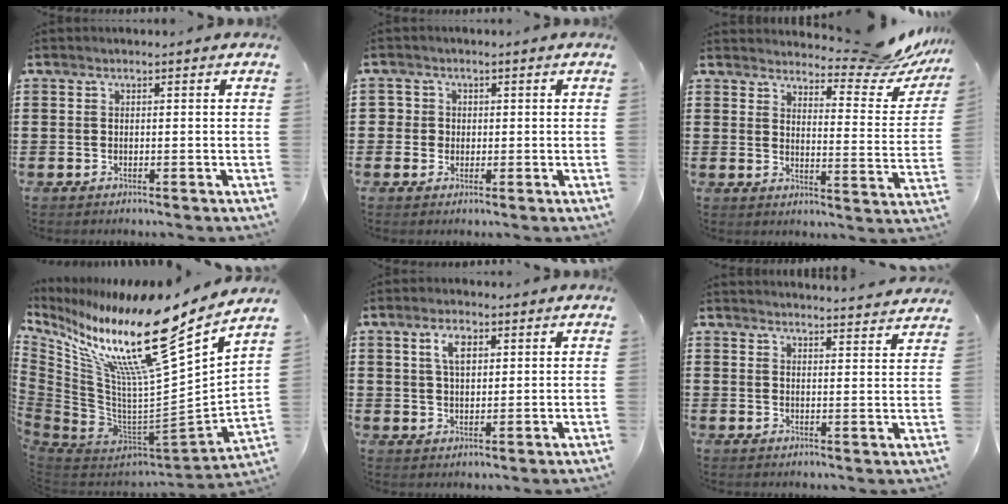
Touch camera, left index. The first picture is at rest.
{"total": 2.3, "force": [0.2, 2.2, 0.3], "torque": [-0.018, 0.009, 0.001]}
{"total": 8.4, "force": [7.8, 1.0, 3.2], "torque": [-0.044, -0.059, 0.133]}
{"total": 18.8, "force": [13.1, 2.2, 13.4], "torque": [-0.229, -0.104, 0.200]}
{"total": 4.4, "force": [1.9, 2.1, 3.3], "torque": [-0.066, 0.007, 0.032]}
{"total": 3.4, "force": [3.3, -0.7, 0.0], "torque": [-0.004, -0.024, 0.057]}